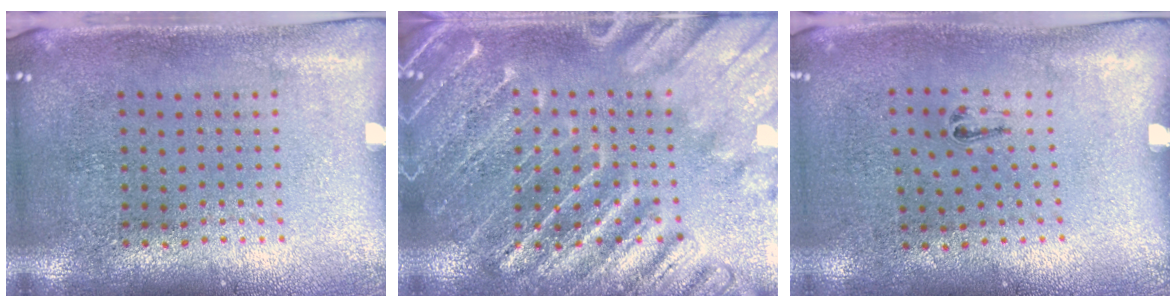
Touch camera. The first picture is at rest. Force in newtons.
{"total": 3.5, "press": 3.5, "slide": 0.4}
{"total": 0.5, "press": 0.3, "slide": 0.5}